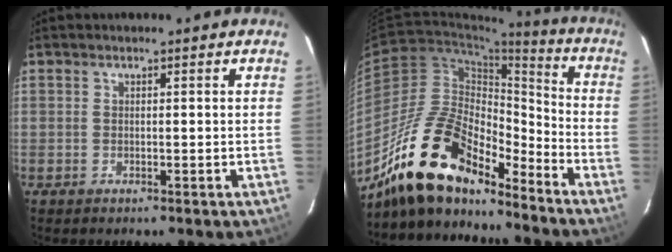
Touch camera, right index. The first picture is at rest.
{"total": 19.8, "force": [-15.9, 7.0, 9.5], "torque": [-0.173, 0.010, -0.285]}